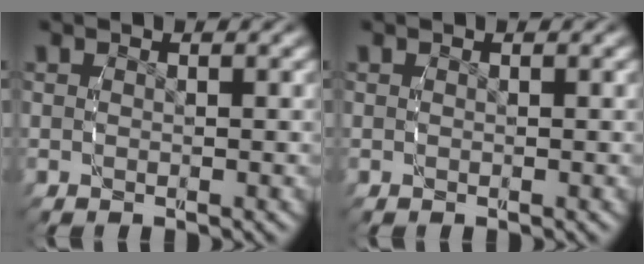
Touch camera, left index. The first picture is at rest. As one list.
[{"total": 0.0}]